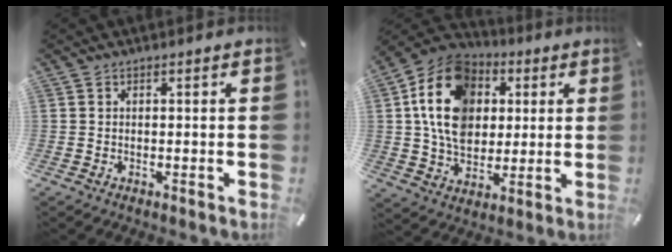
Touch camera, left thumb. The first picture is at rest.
{"total": 17.0, "force": [3.3, 13.6, 9.7], "torque": [-0.192, 0.001, 0.062]}